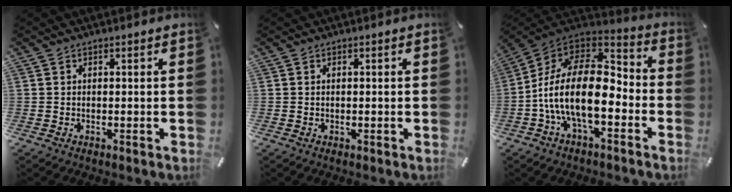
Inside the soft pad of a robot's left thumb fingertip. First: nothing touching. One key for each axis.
{"total": 0.0}
{"total": 20.7, "fx": -5.0, "fy": 10.8, "fz": 16.9, "tx": -0.337, "ty": 0.017, "tz": -0.084}